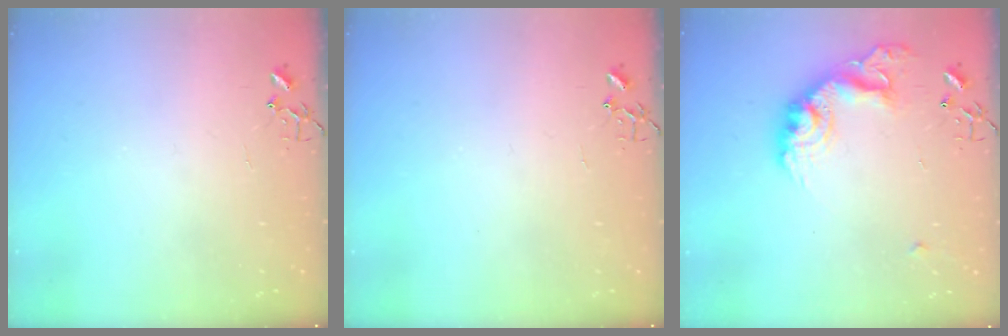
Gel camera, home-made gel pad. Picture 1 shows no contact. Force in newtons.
{"total": 0.0}
{"total": 17.2, "press": 17.2, "slide": 1.2}